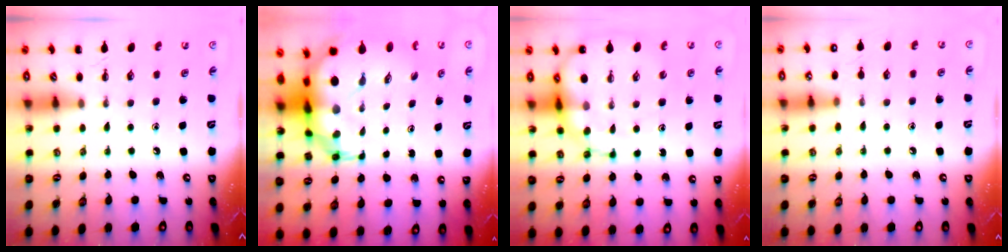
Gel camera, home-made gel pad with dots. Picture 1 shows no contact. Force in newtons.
{"total": 14.4, "press": 13.9, "slide": 4.0}
{"total": 13.7, "press": 13.2, "slide": 3.7}
{"total": 6.1, "press": 5.8, "slide": 1.9}